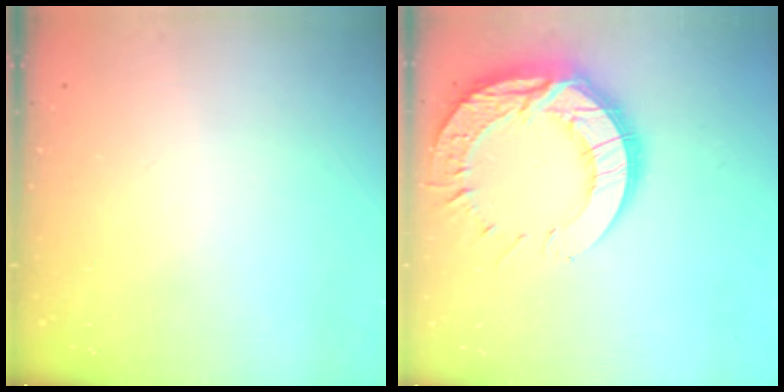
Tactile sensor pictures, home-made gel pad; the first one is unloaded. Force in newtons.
{"total": 20.2, "press": 20.1, "slide": 1.8}